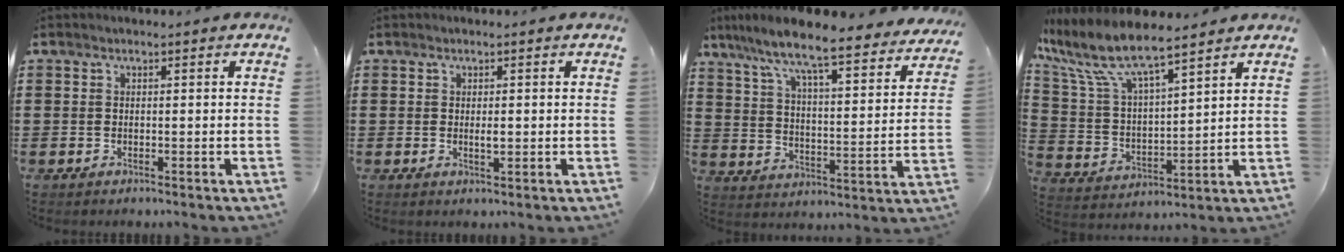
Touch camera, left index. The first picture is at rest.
{"total": 1.5, "force": [0.0, 0.4, 1.4], "torque": [-0.027, 0.000, 0.000]}
{"total": 8.2, "force": [7.3, -0.1, 3.7], "torque": [-0.105, -0.055, 0.118]}
{"total": 9.2, "force": [7.6, 1.6, 4.9], "torque": [-0.127, -0.039, 0.127]}